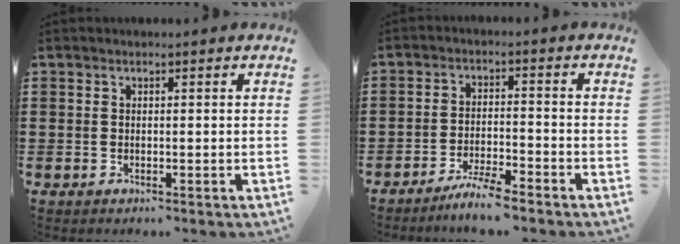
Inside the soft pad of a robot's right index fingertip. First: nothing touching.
{"total": 4.4, "force": [-4.0, -0.1, 1.8], "torque": [-0.039, -0.002, -0.078]}